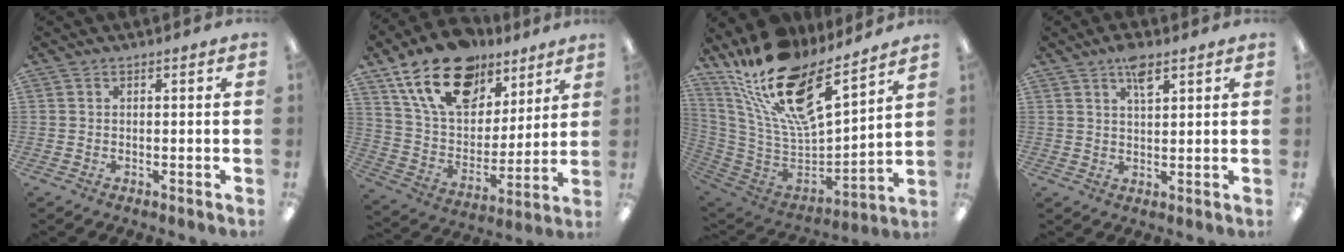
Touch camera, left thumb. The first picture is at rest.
{"total": 20.2, "force": [12.8, 11.8, 10.2], "torque": [-0.184, -0.058, 0.233]}
{"total": 22.8, "force": [16.0, 8.4, 13.8], "torque": [-0.246, -0.102, 0.284]}
{"total": 5.2, "force": [3.4, 1.8, 3.4], "torque": [-0.052, -0.010, 0.056]}